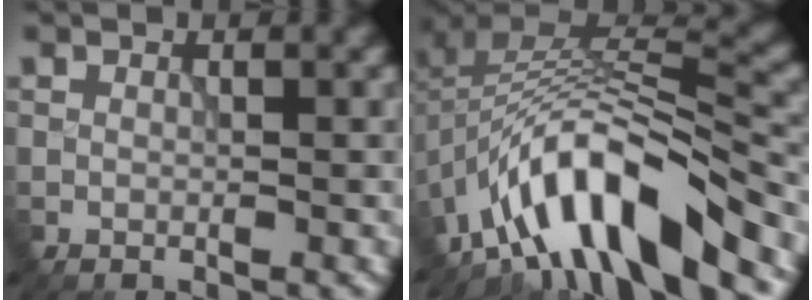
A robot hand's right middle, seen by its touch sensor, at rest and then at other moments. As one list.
[{"total": 11.5, "force": [-6.8, 3.7, 8.4], "torque": [-0.134, 0.013, -0.123]}]